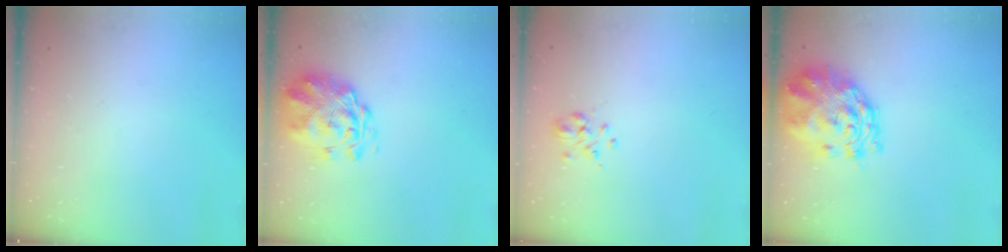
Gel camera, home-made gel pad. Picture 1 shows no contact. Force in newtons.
{"total": 3.1, "press": 2.8, "slide": 1.5}
{"total": 2.7, "press": 2.5, "slide": 1.1}
{"total": 4.3, "press": 4.0, "slide": 1.5}